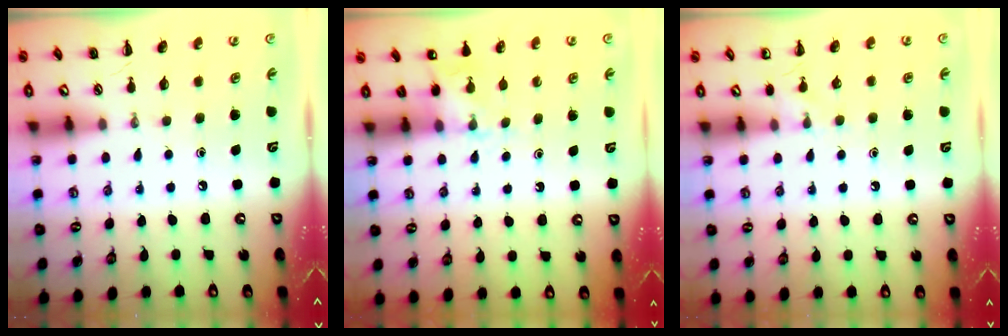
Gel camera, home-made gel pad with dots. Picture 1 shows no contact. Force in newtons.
{"total": 5.7, "press": 5.6, "slide": 1.3}
{"total": 5.7, "press": 5.5, "slide": 1.6}